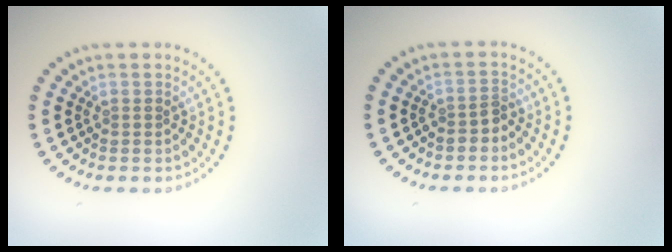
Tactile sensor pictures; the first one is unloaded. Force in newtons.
{"total": 1.3, "press": 1.1, "slide": 0.7}